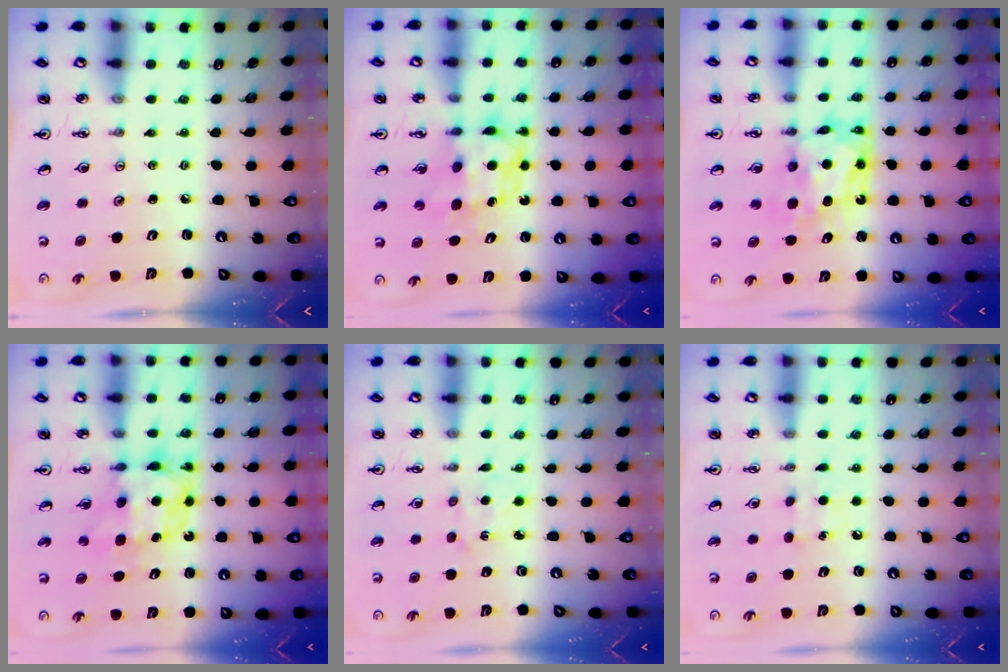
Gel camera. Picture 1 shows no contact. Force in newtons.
{"total": 6.2, "press": 6.2, "slide": 0.2}
{"total": 7.2, "press": 7.2, "slide": 0.6}
{"total": 6.9, "press": 6.9, "slide": 0.5}
{"total": 3.2, "press": 3.2, "slide": 0.4}
{"total": 6.8, "press": 6.8, "slide": 0.8}